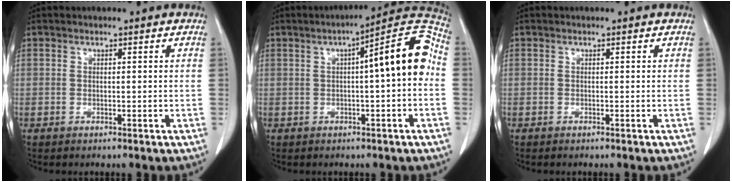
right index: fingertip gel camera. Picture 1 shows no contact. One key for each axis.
{"total": 11.1, "fx": 0.9, "fy": 1.5, "fz": 11.0, "tx": -0.147, "ty": 0.038, "tz": 0.008}
{"total": 0.0}